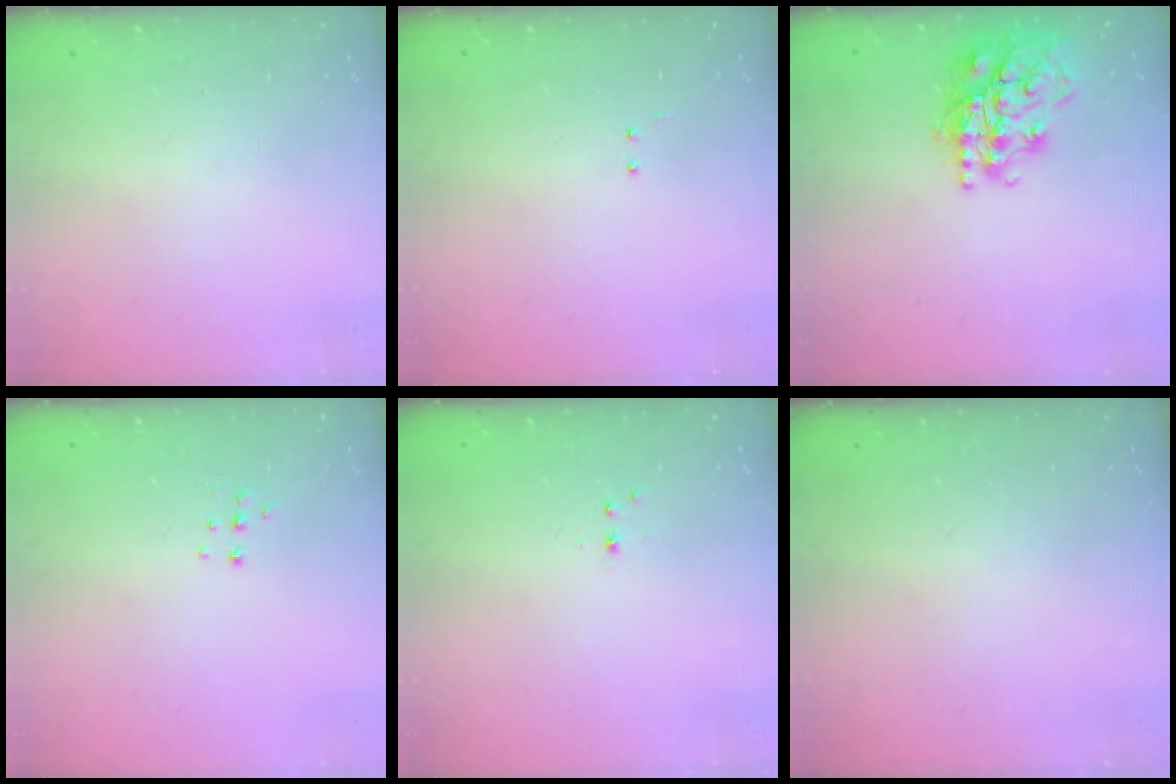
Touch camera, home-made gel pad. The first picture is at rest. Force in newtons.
{"total": 3.0, "press": 2.9, "slide": 0.7}
{"total": 20.3, "press": 20.3, "slide": 1.6}
{"total": 4.3, "press": 4.3, "slide": 0.4}
{"total": 2.2, "press": 1.9, "slide": 1.0}
{"total": 0.0}